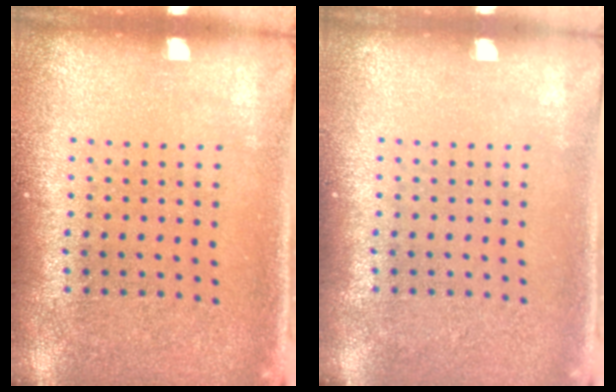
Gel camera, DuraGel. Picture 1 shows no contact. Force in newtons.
{"total": 0.0}